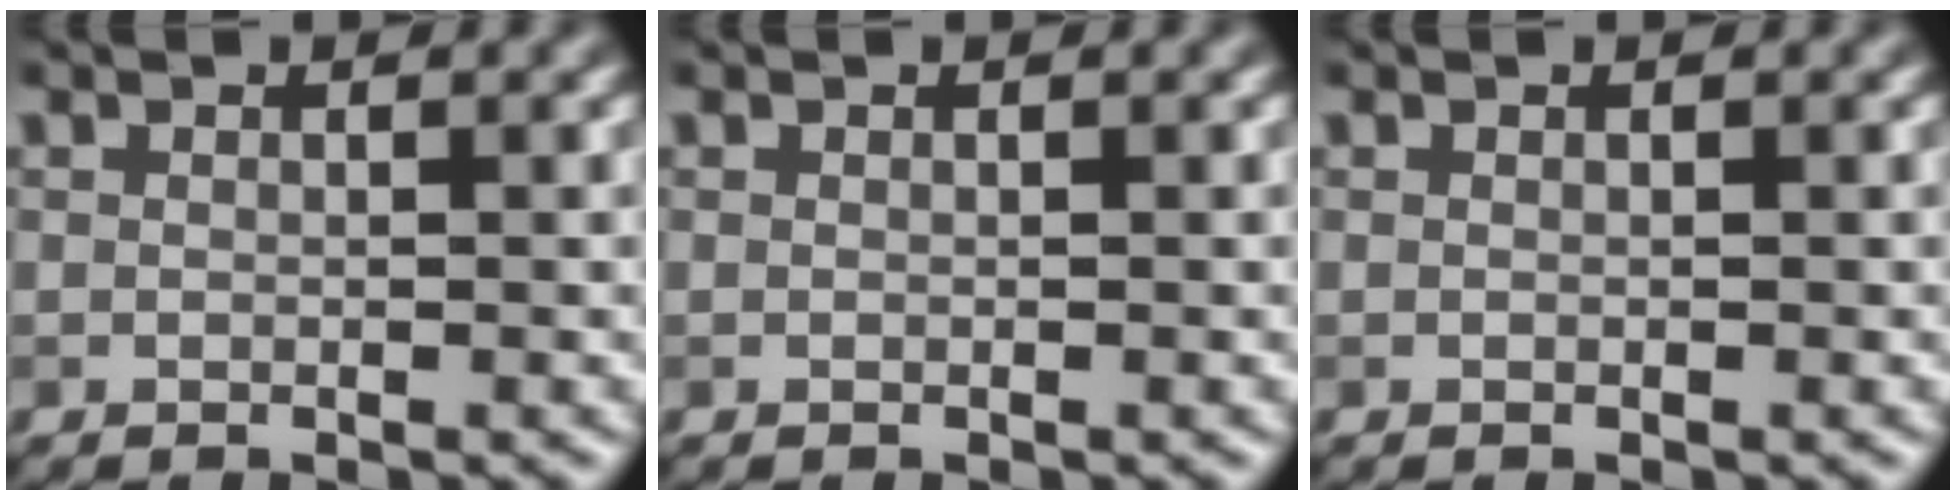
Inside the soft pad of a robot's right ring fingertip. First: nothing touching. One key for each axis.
{"total": 0.0}
{"total": 0.0}